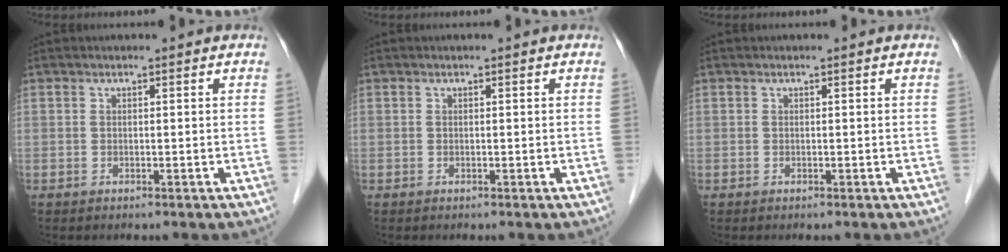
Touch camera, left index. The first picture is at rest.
{"total": 0.0}
{"total": 0.0}